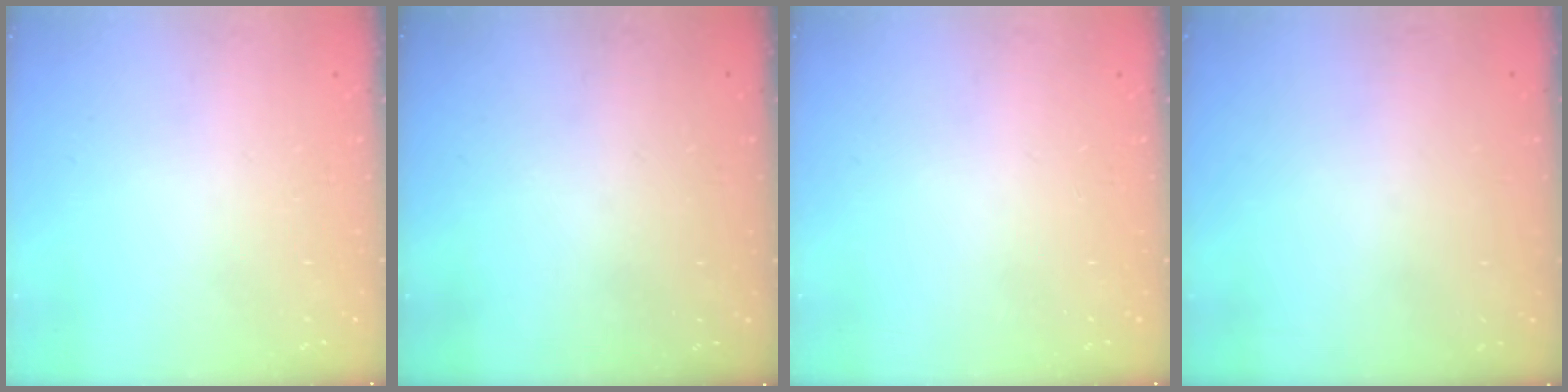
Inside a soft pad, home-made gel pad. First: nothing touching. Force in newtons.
{"total": 3.0, "press": 3.0, "slide": 0.1}
{"total": 0.0}
{"total": 3.0, "press": 3.0, "slide": 0.1}